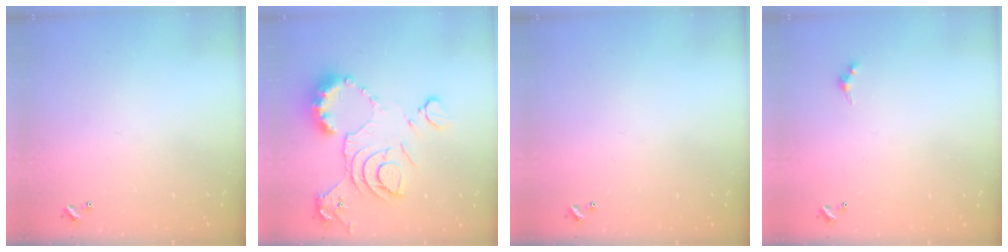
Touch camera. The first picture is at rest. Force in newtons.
{"total": 15.6, "press": 15.5, "slide": 1.4}
{"total": 0.0}
{"total": 2.4, "press": 2.3, "slide": 0.5}